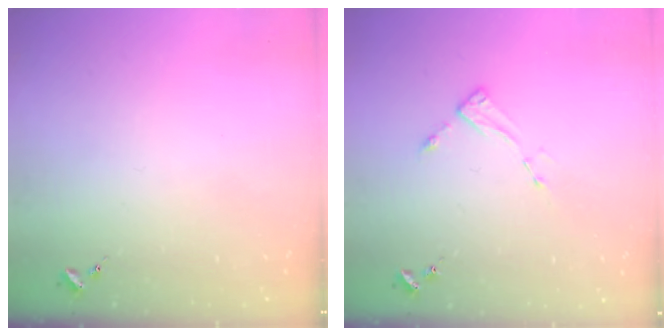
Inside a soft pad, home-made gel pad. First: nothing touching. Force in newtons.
{"total": 3.0, "press": 3.0, "slide": 0.5}